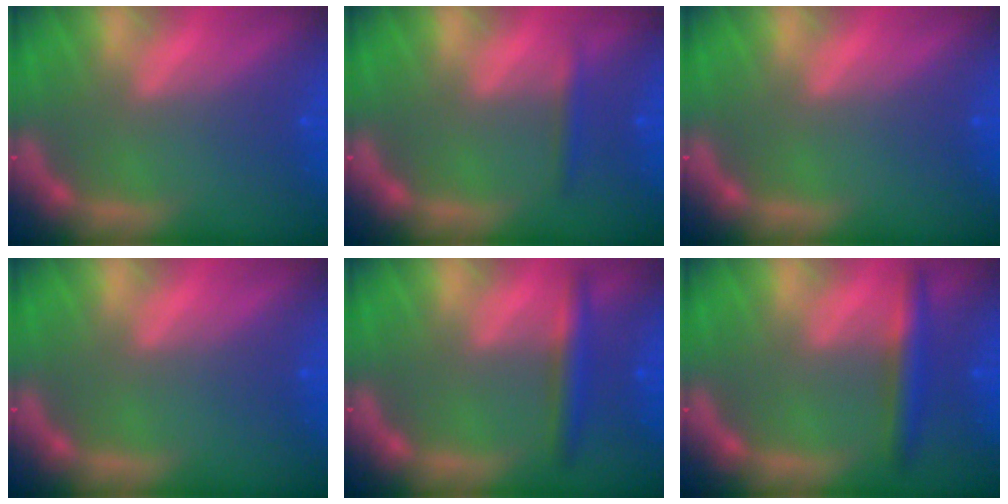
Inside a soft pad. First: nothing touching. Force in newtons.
{"total": 1.4}
{"total": 0.0}
{"total": 0.0}
{"total": 3.0}
{"total": 3.5}